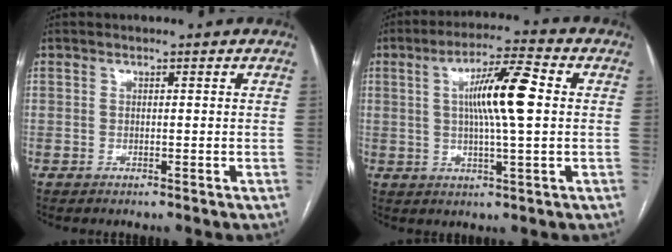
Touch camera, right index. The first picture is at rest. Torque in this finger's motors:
{"motor_torque": [0.80, 0.19, 0.56, 0.17]}